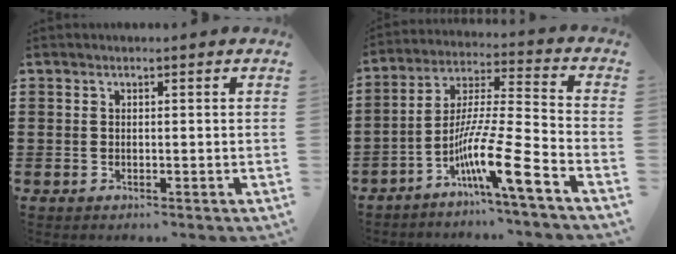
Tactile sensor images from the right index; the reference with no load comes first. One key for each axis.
{"total": 11.8, "fx": -6.8, "fy": 0.4, "fz": 9.7, "tx": -0.192, "ty": -0.016, "tz": -0.135}